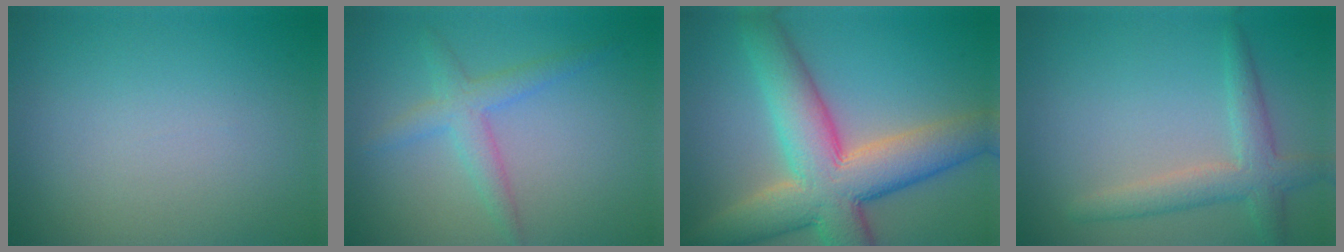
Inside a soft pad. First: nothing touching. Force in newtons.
{"total": 2.7, "press": 2.7, "slide": 0.0}
{"total": 10.5, "press": 10.5, "slide": 0.8}
{"total": 3.2, "press": 3.2, "slide": 0.1}